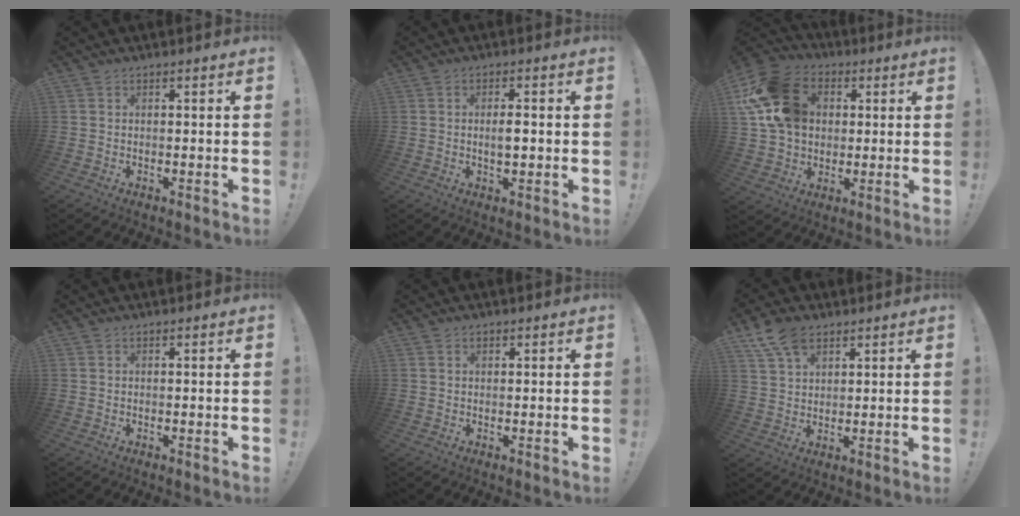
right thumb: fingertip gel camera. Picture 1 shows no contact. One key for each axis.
{"total": 3.3, "fx": -0.1, "fy": 1.2, "fz": 3.1, "tx": -0.042, "ty": -0.002, "tz": -0.005}
{"total": 18.5, "fx": 4.8, "fy": 14.6, "fz": 10.2, "tx": -0.174, "ty": -0.002, "tz": 0.098}
{"total": 0.0}
{"total": 0.7, "fx": 0.4, "fy": 0.5, "fz": 0.2, "tx": -0.004, "ty": 0.002, "tz": 0.007}
{"total": 8.7, "fx": 5.5, "fy": 4.7, "fz": 4.8, "tx": -0.087, "ty": -0.016, "tz": 0.106}